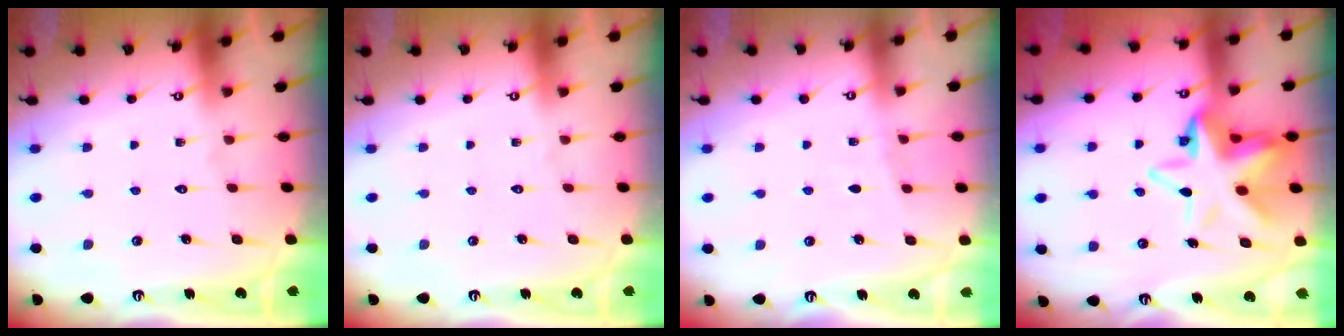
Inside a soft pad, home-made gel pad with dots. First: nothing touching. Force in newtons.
{"total": 0.0}
{"total": 2.5, "press": 2.4, "slide": 0.4}
{"total": 12.5, "press": 12.4, "slide": 1.7}